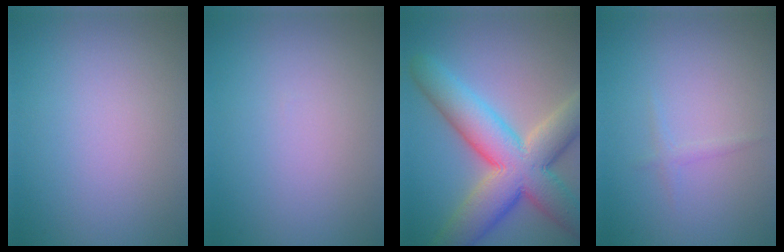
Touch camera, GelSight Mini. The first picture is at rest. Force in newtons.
{"total": 0.0}
{"total": 11.9, "press": 11.9, "slide": 0.7}
{"total": 0.8, "press": 0.8, "slide": 0.0}